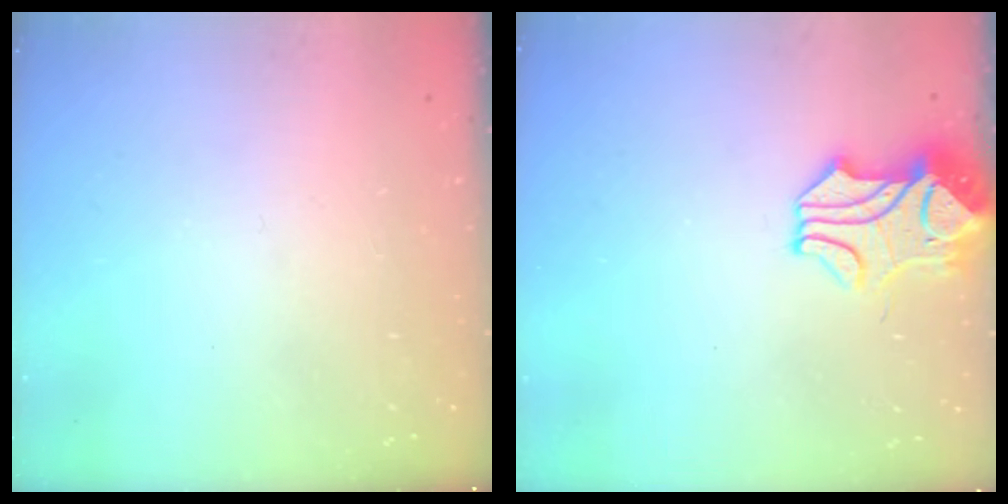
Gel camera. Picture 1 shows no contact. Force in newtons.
{"total": 2.7, "press": 2.4, "slide": 1.1}